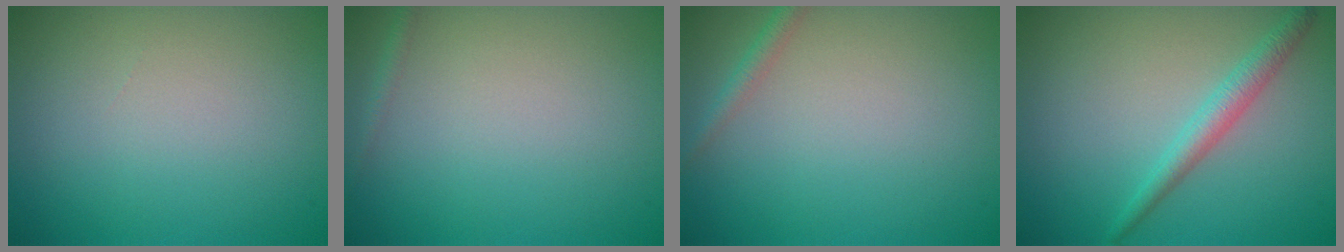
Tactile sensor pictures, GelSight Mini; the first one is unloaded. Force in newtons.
{"total": 0.8, "press": 0.8, "slide": 0.0}
{"total": 1.3, "press": 1.3, "slide": 0.1}
{"total": 2.2, "press": 2.2, "slide": 0.1}